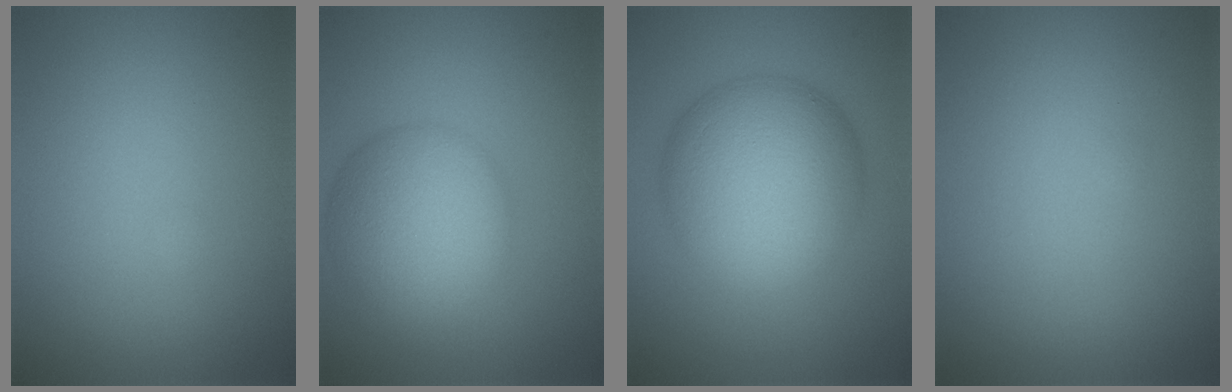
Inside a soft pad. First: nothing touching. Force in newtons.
{"total": 8.0, "press": 8.0, "slide": 0.4}
{"total": 11.1, "press": 11.1, "slide": 0.3}
{"total": 0.0}